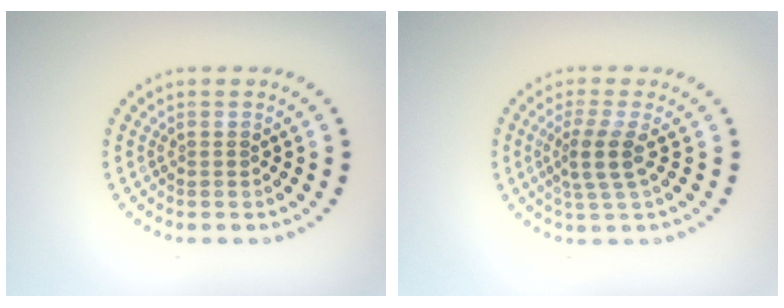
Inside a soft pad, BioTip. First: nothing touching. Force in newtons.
{"total": 2.8, "press": 2.2, "slide": 1.8}